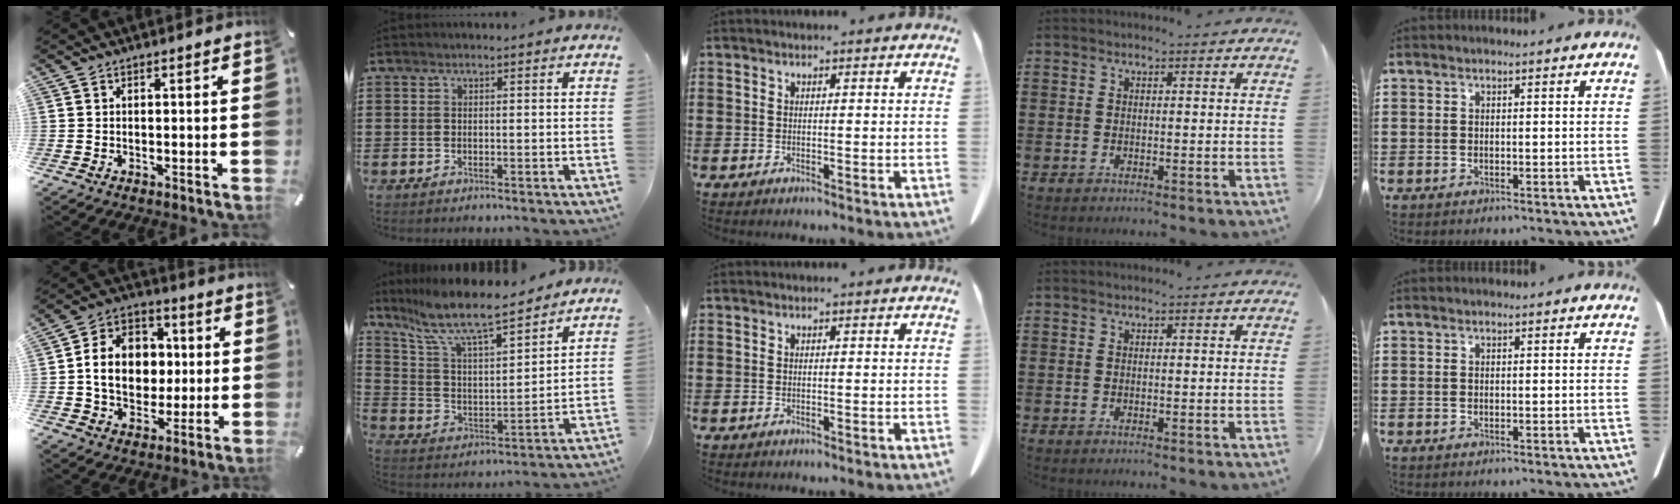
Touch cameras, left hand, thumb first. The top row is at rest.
{"thumb": {"total": 13.5, "force": [-0.3, 11.4, 7.2], "torque": [-0.141, 0.022, 0.002]}, "index": {"total": 9.2, "force": [8.0, 1.1, 4.5], "torque": [-0.122, -0.048, 0.134]}}